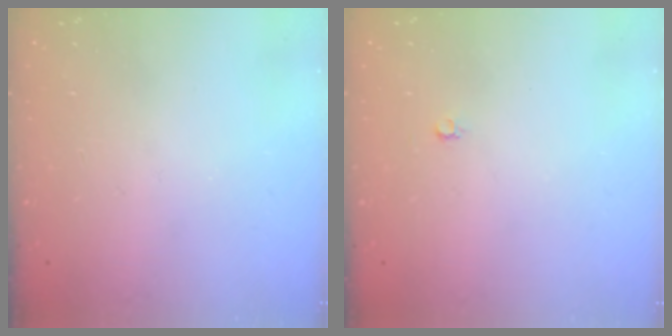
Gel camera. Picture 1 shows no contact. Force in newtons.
{"total": 2.2, "press": 2.2, "slide": 0.2}